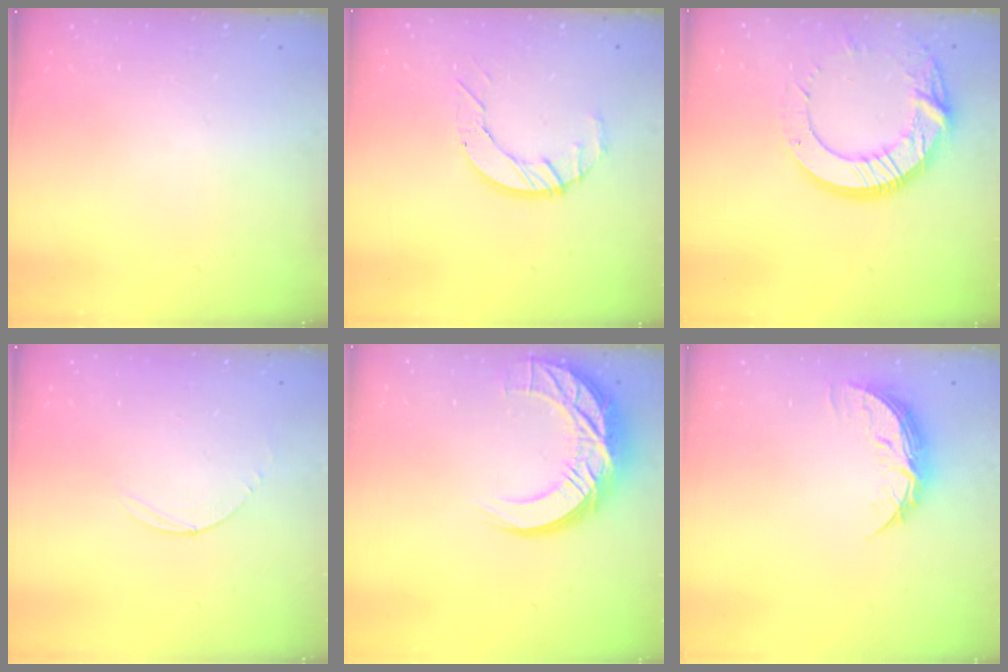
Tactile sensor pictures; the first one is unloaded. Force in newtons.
{"total": 7.3, "press": 7.2, "slide": 0.7}
{"total": 17.1, "press": 17.0, "slide": 1.5}
{"total": 2.8, "press": 2.8, "slide": 0.3}
{"total": 15.9, "press": 15.9, "slide": 1.2}
{"total": 8.2, "press": 8.2, "slide": 0.5}